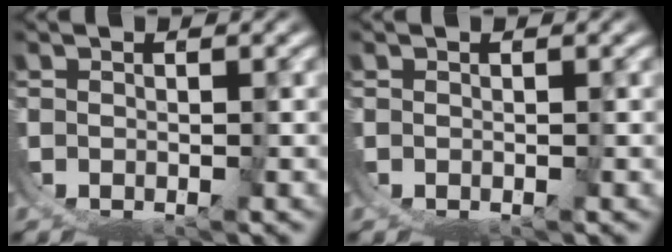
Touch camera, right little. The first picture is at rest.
{"total": 0.0}